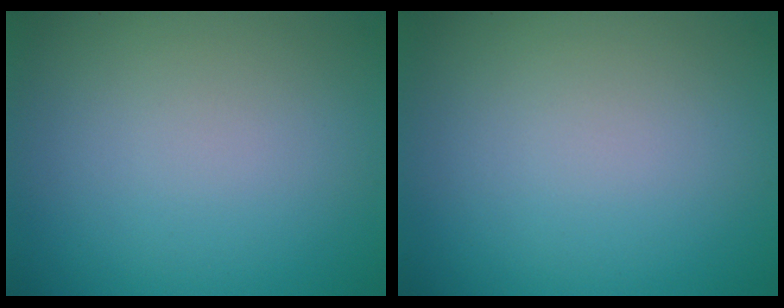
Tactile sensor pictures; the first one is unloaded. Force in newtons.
{"total": 0.0}